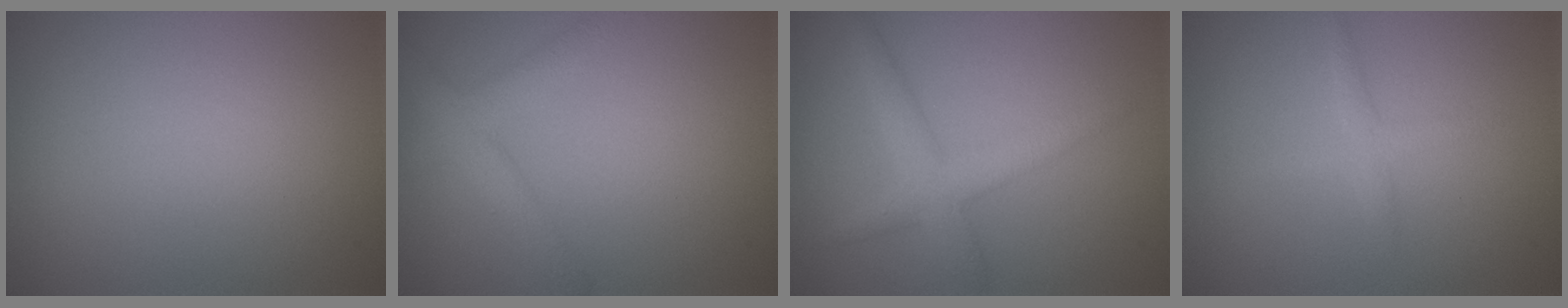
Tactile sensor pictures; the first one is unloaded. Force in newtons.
{"total": 3.0, "press": 3.0, "slide": 0.1}
{"total": 3.2, "press": 3.2, "slide": 0.1}
{"total": 1.4, "press": 1.4, "slide": 0.0}